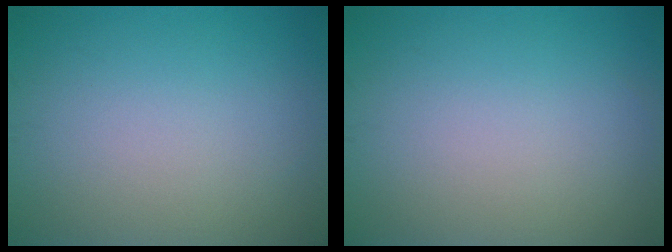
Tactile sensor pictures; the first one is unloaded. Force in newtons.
{"total": 0.0}